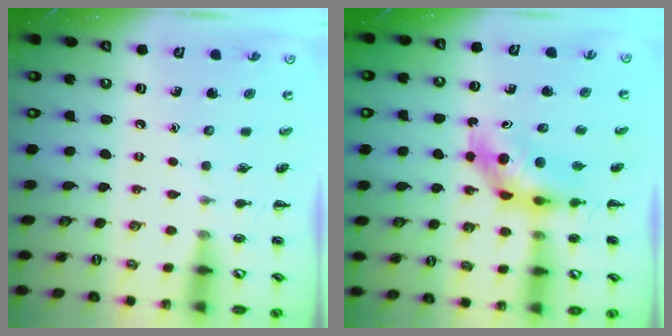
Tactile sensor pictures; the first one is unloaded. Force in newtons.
{"total": 5.2, "press": 5.1, "slide": 0.8}